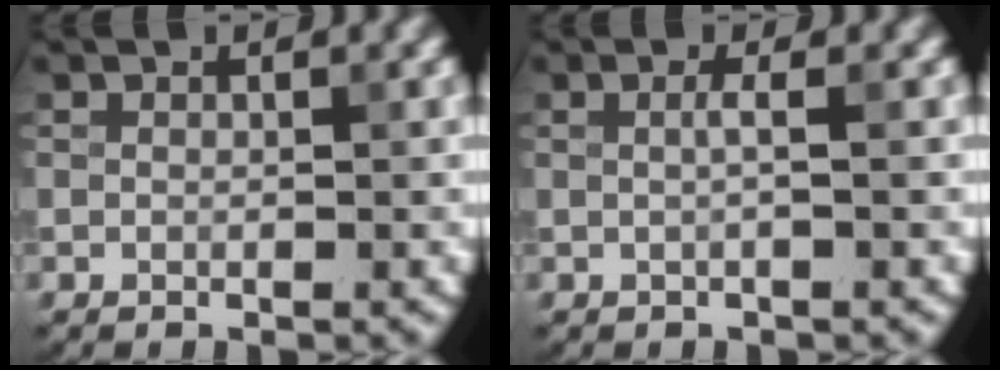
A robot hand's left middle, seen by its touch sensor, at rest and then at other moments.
{"total": 0.7, "force": [-0.1, -0.3, 0.6], "torque": [-0.015, 0.005, 0.002]}